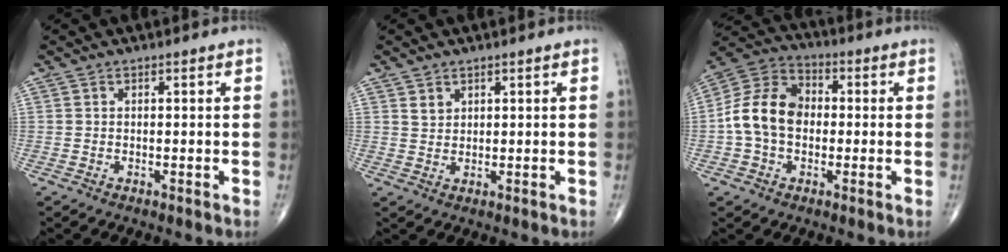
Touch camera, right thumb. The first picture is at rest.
{"total": 1.8, "force": [1.2, 1.3, 0.6], "torque": [0.000, -0.009, 0.022]}
{"total": 12.3, "force": [-0.7, 9.1, 8.2], "torque": [-0.143, 0.039, -0.023]}